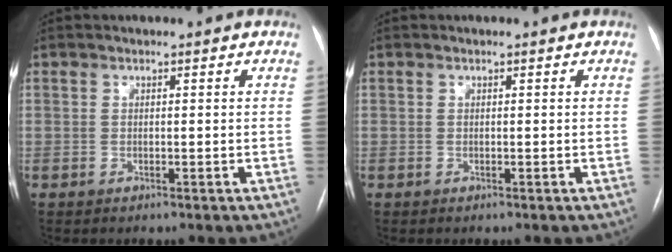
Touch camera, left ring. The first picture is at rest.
{"total": 0.0}